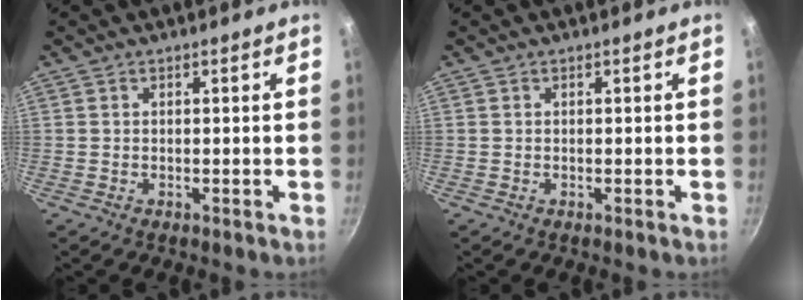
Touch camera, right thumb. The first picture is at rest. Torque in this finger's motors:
{"motor_torque": [0.00, 0.00, -0.06, 0.06, 0.00]}